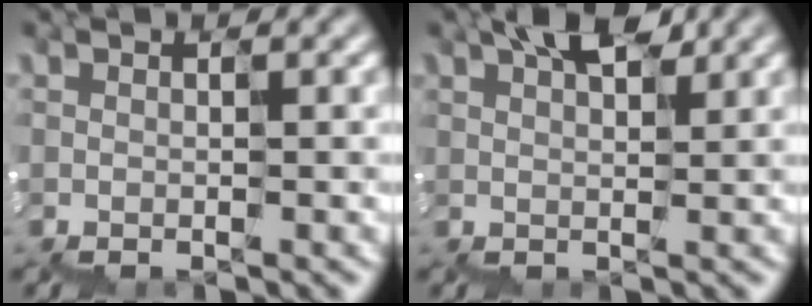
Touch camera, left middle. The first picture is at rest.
{"total": 2.8, "force": [2.4, 0.9, 1.1], "torque": [-0.024, 0.013, 0.036]}